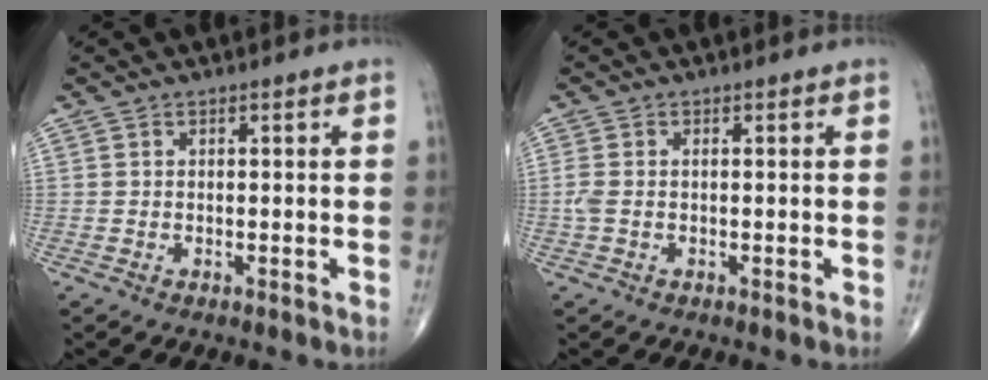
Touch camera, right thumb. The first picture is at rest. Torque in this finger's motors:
{"motor_torque": [0.04, -0.06, 0.36, 0.06, 0.08]}